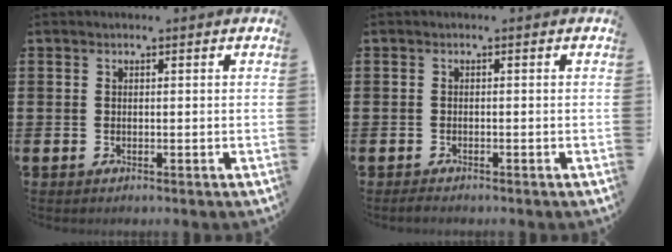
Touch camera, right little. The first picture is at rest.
{"total": 0.7, "force": [-0.6, 0.2, 0.3], "torque": [-0.007, 0.000, -0.012]}